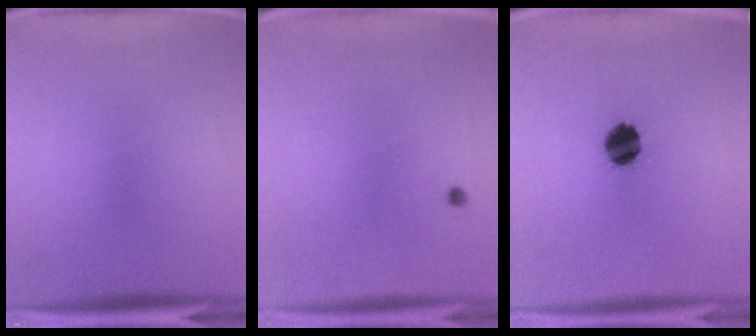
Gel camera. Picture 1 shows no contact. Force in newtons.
{"total": 0.5}
{"total": 8.2}